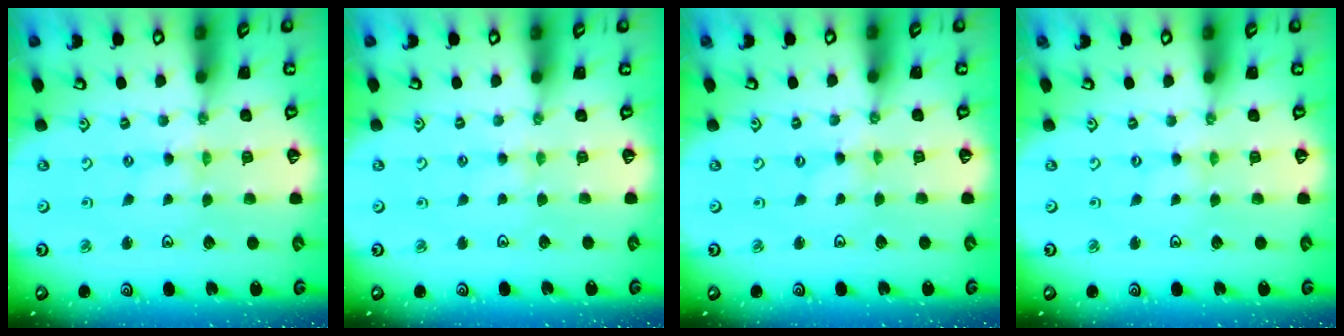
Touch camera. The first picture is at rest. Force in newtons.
{"total": 2.3, "press": 2.3, "slide": 0.4}
{"total": 0.0}
{"total": 0.0}